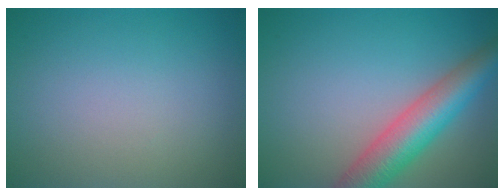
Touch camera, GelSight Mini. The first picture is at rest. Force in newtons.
{"total": 6.9, "press": 6.9, "slide": 0.3}